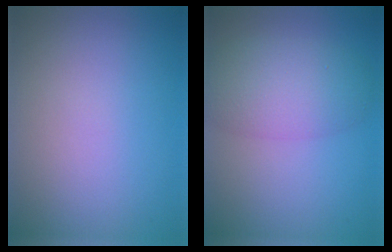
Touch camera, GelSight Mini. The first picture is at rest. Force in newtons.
{"total": 5.1, "press": 5.1, "slide": 0.4}